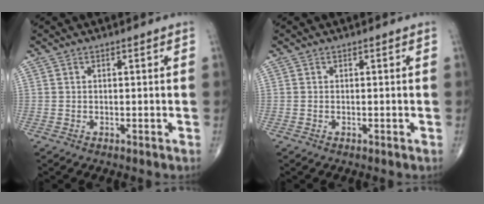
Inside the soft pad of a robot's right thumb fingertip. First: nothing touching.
{"total": 0.0}